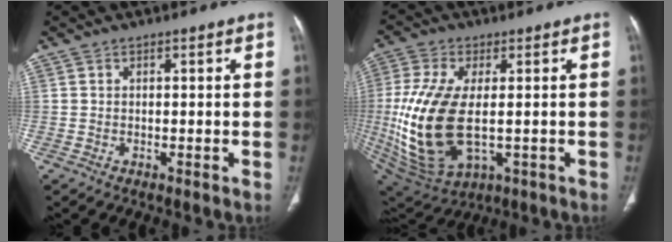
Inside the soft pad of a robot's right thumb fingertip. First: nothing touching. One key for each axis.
{"total": 19.1, "fx": -1.4, "fy": 9.9, "fz": 16.2, "tx": -0.353, "ty": -0.018, "tz": -0.004}